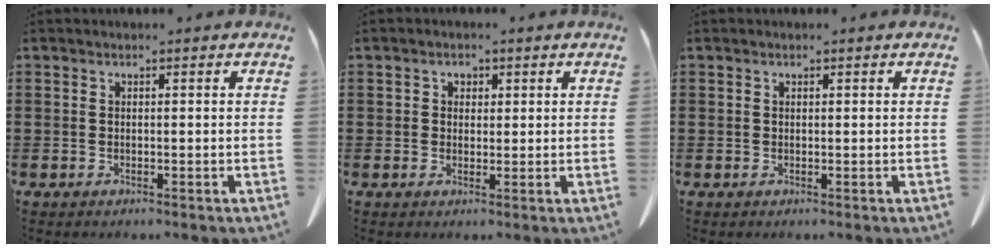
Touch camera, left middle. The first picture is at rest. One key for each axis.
{"total": 1.4, "fx": 0.6, "fy": 1.2, "fz": 0.3, "tx": -0.011, "ty": 0.007, "tz": 0.010}
{"total": 0.0}